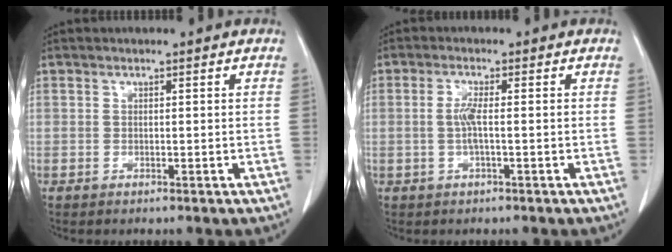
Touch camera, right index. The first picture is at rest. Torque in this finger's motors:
{"motor_torque": [0.44, -0.02, 0.12, 0.05]}